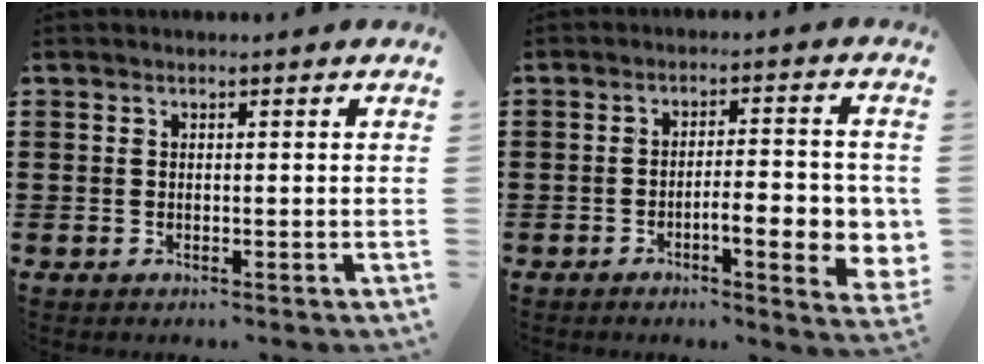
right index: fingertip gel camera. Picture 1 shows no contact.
{"total": 7.4, "force": [-2.0, 2.0, 6.8], "torque": [-0.096, -0.005, -0.033]}